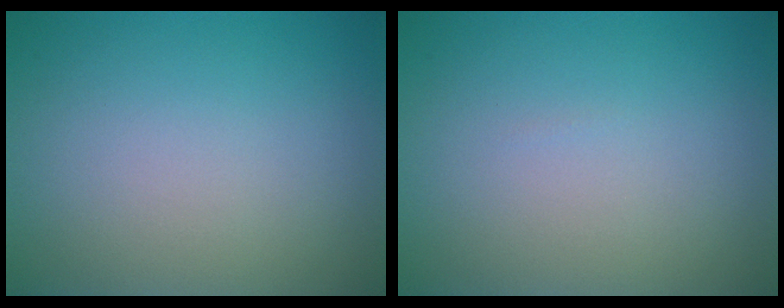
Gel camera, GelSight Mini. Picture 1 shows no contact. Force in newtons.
{"total": 0.0}